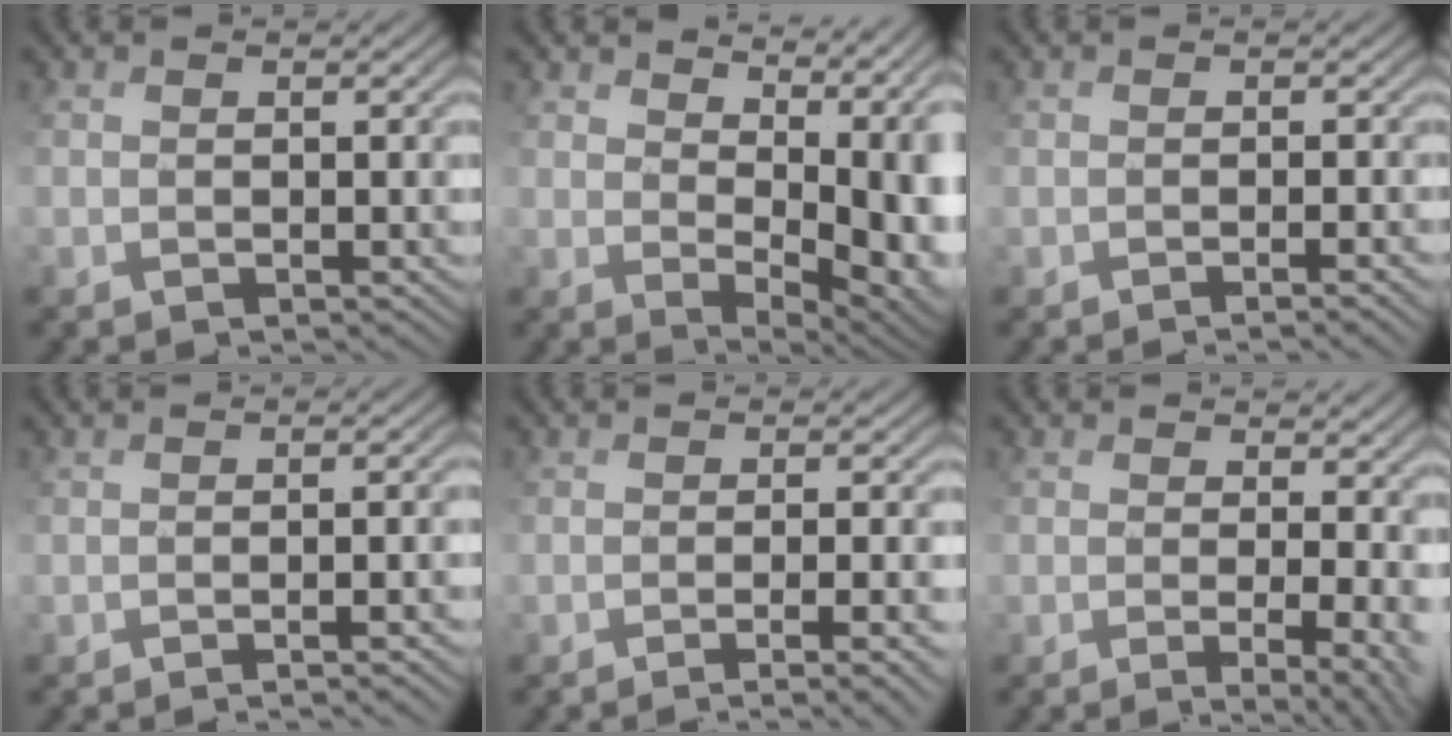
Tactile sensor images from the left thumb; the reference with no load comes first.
{"total": 12.1, "force": [4.1, 7.0, 9.0], "torque": [-0.135, -0.017, 0.107]}
{"total": 2.2, "force": [-1.5, 0.5, 1.5], "torque": [-0.014, -0.001, -0.007]}
{"total": 3.6, "force": [-2.2, 0.5, 2.7], "torque": [-0.019, 0.009, -0.011]}
{"total": 5.5, "force": [-3.3, 1.2, 4.3], "torque": [-0.052, 0.004, -0.025]}
{"total": 7.5, "force": [-0.6, 3.2, 6.8], "torque": [-0.108, -0.002, 0.002]}